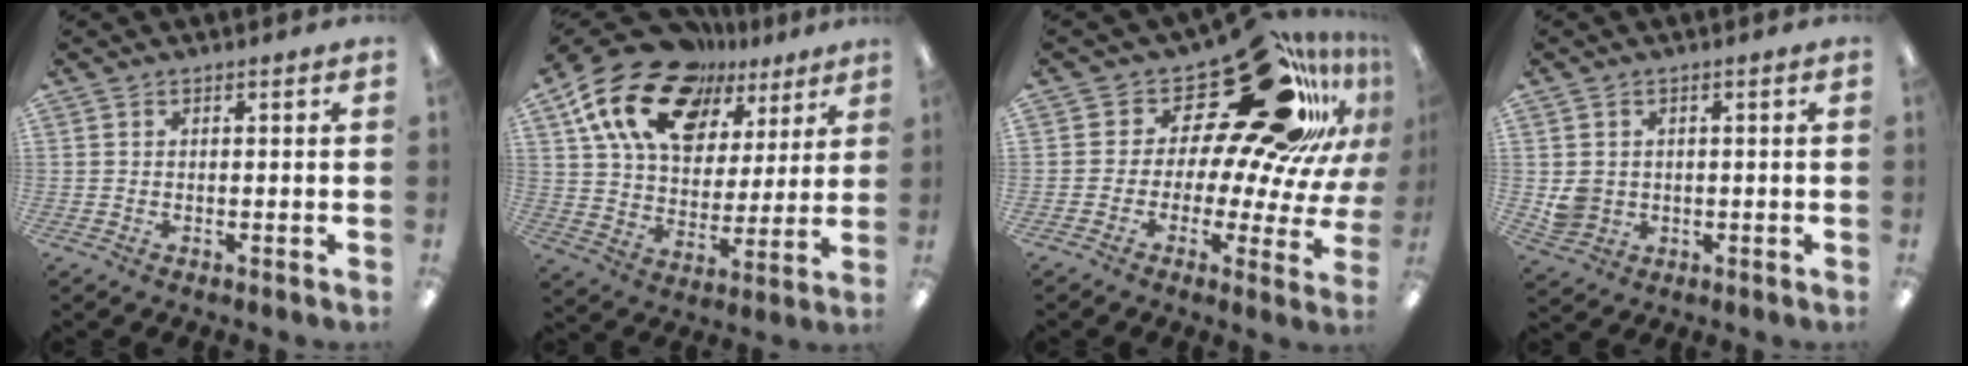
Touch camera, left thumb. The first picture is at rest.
{"total": 20.4, "force": [12.8, 12.2, 10.1], "torque": [-0.196, -0.057, 0.234]}
{"total": 26.5, "force": [16.2, 11.3, 17.6], "torque": [-0.227, -0.124, 0.278]}
{"total": 4.0, "force": [0.6, 3.8, 1.1], "torque": [-0.019, 0.007, 0.015]}